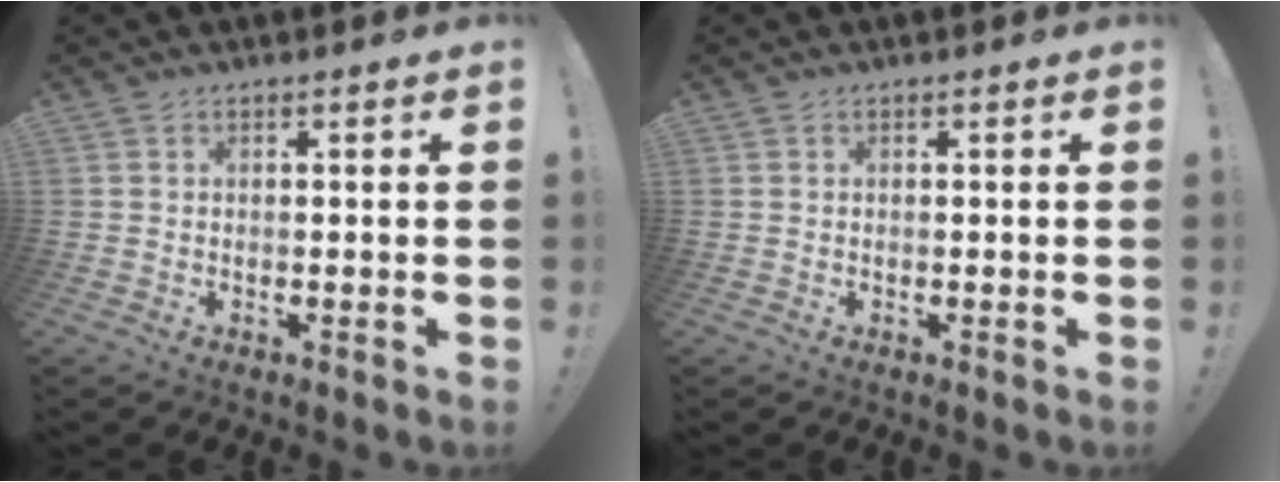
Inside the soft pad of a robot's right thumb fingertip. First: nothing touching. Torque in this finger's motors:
{"motor_torque": [-0.08, 0.20, -0.12, 0.23, -0.02]}